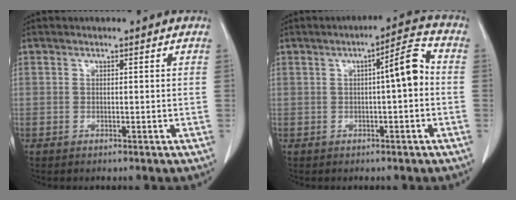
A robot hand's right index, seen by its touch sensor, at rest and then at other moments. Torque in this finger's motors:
{"motor_torque": [0.30, 0.10, 0.16, 0.03]}